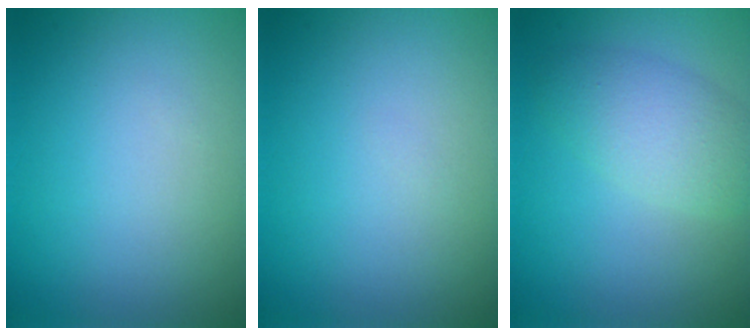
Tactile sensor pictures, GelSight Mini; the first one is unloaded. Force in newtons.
{"total": 0.0}
{"total": 3.7, "press": 3.7, "slide": 0.1}